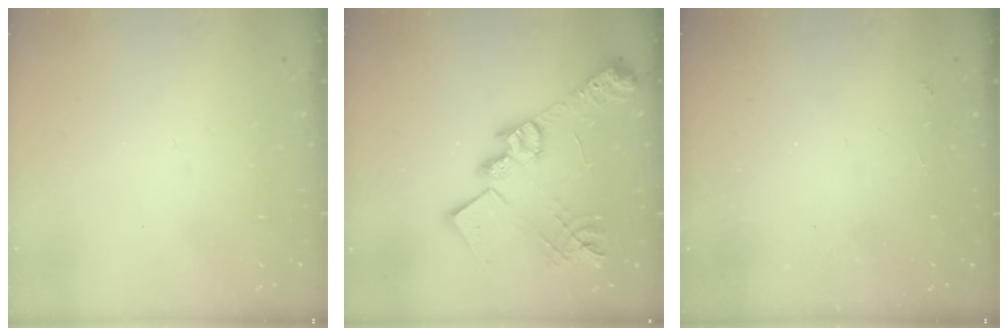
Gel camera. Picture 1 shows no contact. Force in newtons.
{"total": 23.0, "press": 22.9, "slide": 2.0}
{"total": 3.4, "press": 3.4, "slide": 0.6}